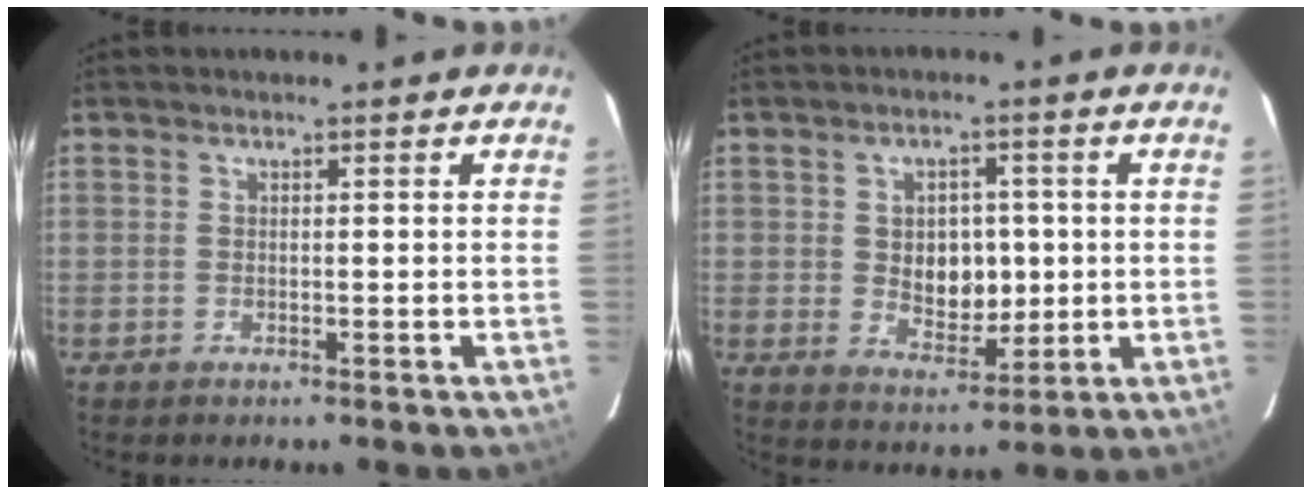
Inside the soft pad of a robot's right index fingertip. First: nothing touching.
{"total": 7.3, "force": [0.2, 5.5, 4.8], "torque": [-0.081, 0.004, 0.016]}